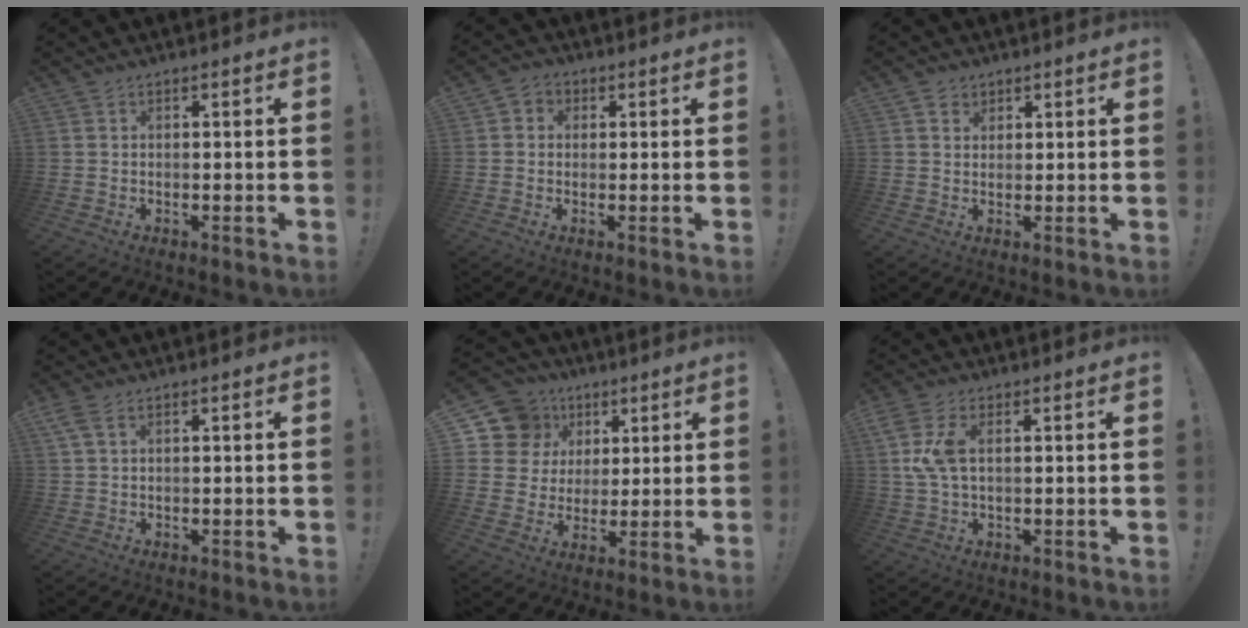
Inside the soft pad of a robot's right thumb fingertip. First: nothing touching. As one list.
[{"total": 2.9, "force": [-0.3, 2.7, 1.0], "torque": [-0.021, 0.006, -0.005]}, {"total": 2.3, "force": [1.5, 1.8, 0.2], "torque": [-0.002, -0.005, 0.027]}, {"total": 3.1, "force": [1.3, 1.3, 2.5], "torque": [-0.053, 0.004, 0.027]}, {"total": 13.6, "force": [5.6, 11.6, 4.4], "torque": [-0.071, -0.022, 0.122]}, {"total": 7.8, "force": [1.7, 3.5, 6.8], "torque": [-0.137, -0.005, 0.029]}]